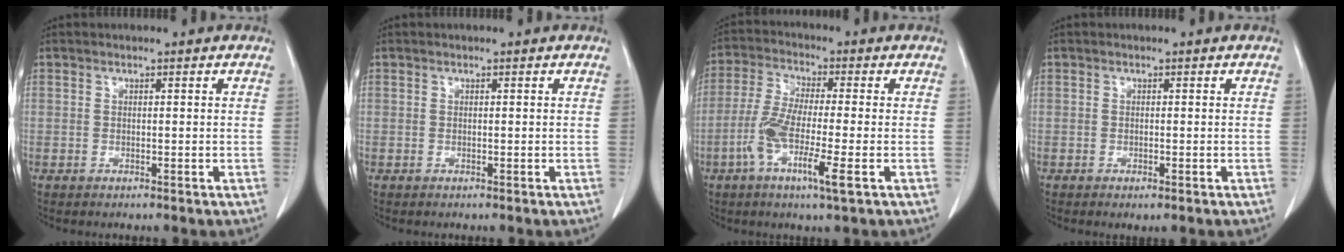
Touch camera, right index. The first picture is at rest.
{"total": 0.0}
{"total": 10.1, "force": [-3.4, 0.6, 9.5], "torque": [-0.187, -0.011, -0.070]}
{"total": 1.0, "force": [-0.6, 0.2, 0.8], "torque": [-0.012, -0.003, -0.006]}